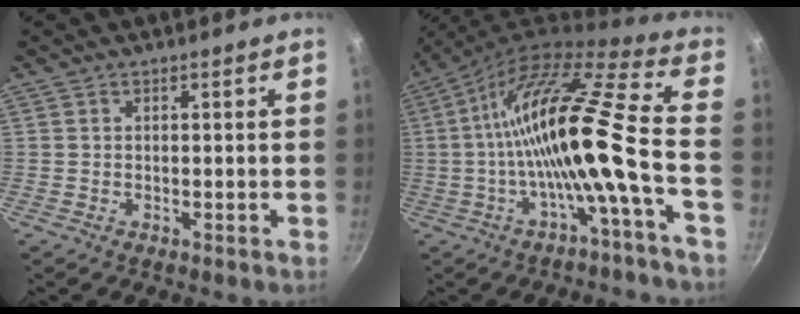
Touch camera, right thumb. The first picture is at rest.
{"total": 16.2, "force": [-3.7, 0.8, 15.8], "torque": [-0.267, 0.034, -0.073]}